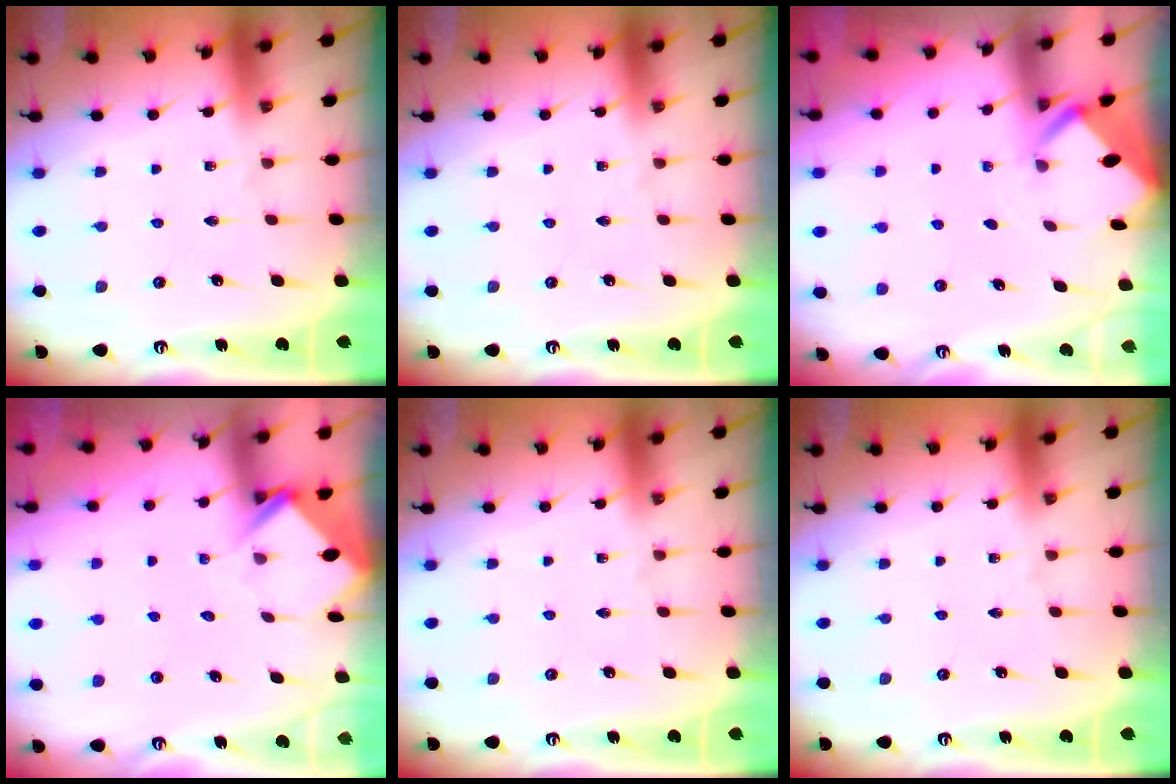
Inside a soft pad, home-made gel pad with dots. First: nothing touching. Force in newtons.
{"total": 0.0}
{"total": 1.9, "press": 1.9, "slide": 0.1}
{"total": 3.6, "press": 3.6, "slide": 0.2}
{"total": 0.0}
{"total": 0.0}